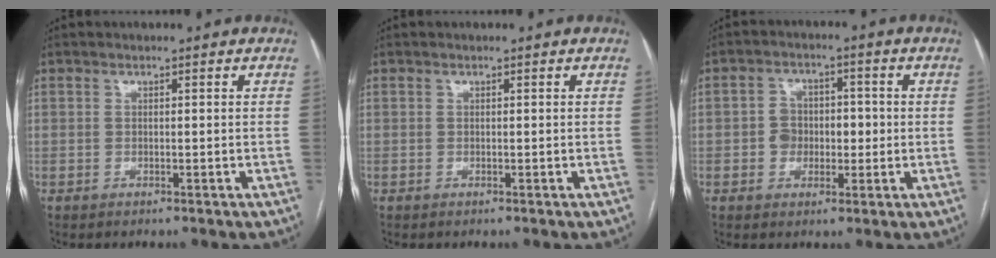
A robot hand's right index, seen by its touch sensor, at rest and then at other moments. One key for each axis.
{"total": 0.0}
{"total": 5.1, "fx": -0.6, "fy": 4.2, "fz": 2.8, "tx": -0.045, "ty": 0.021, "tz": -0.008}